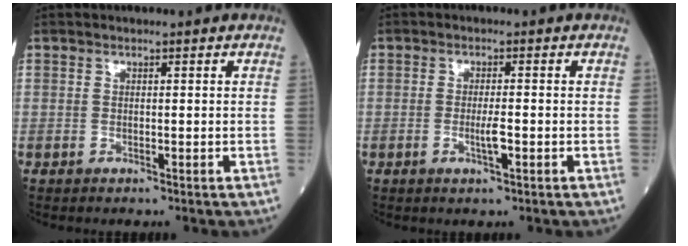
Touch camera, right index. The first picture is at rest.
{"total": 2.6, "force": [-0.8, 0.3, 2.4], "torque": [-0.047, -0.002, -0.014]}